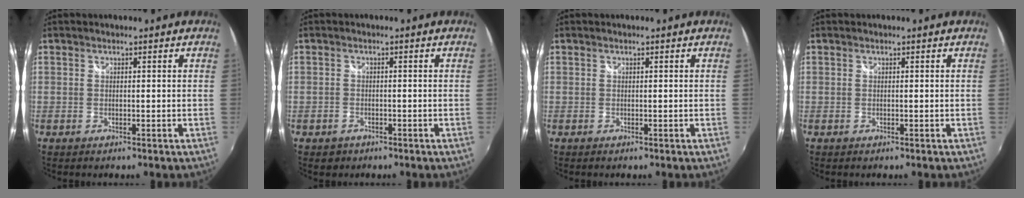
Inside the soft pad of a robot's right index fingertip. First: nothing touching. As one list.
[{"total": 2.3, "force": [-1.3, 1.8, 0.5], "torque": [-0.015, 0.000, -0.019]}, {"total": 0.0}, {"total": 0.0}]